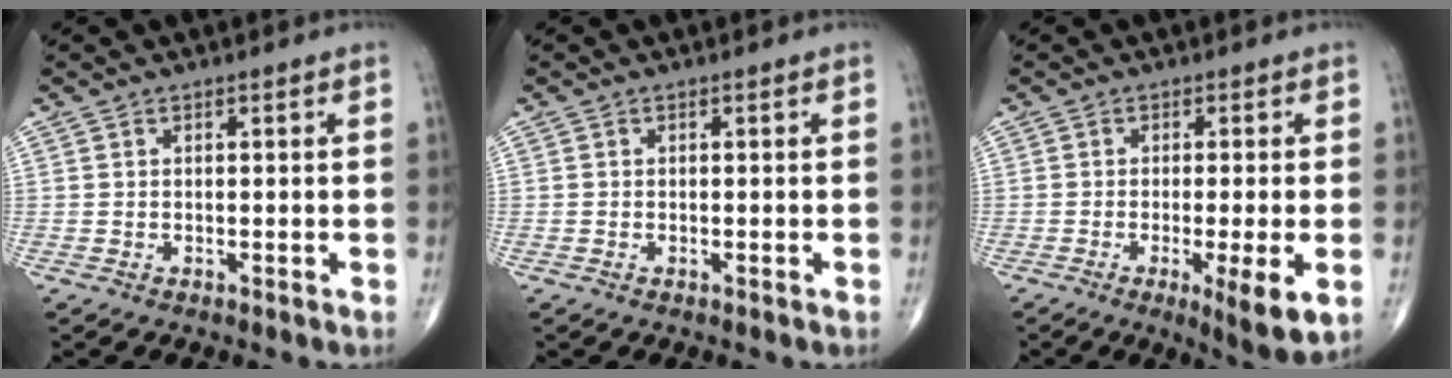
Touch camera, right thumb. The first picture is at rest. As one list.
[{"total": 0.0}, {"total": 8.0, "force": [-2.4, 1.1, 7.5], "torque": [-0.114, -0.015, -0.036]}]